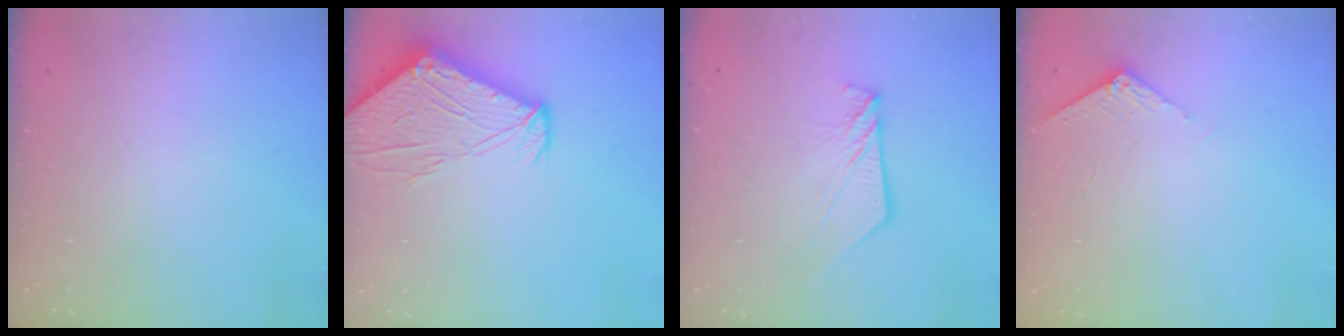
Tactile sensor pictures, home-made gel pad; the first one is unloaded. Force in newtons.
{"total": 12.8, "press": 12.7, "slide": 1.6}
{"total": 9.0, "press": 8.9, "slide": 0.8}
{"total": 2.9, "press": 2.9, "slide": 0.3}